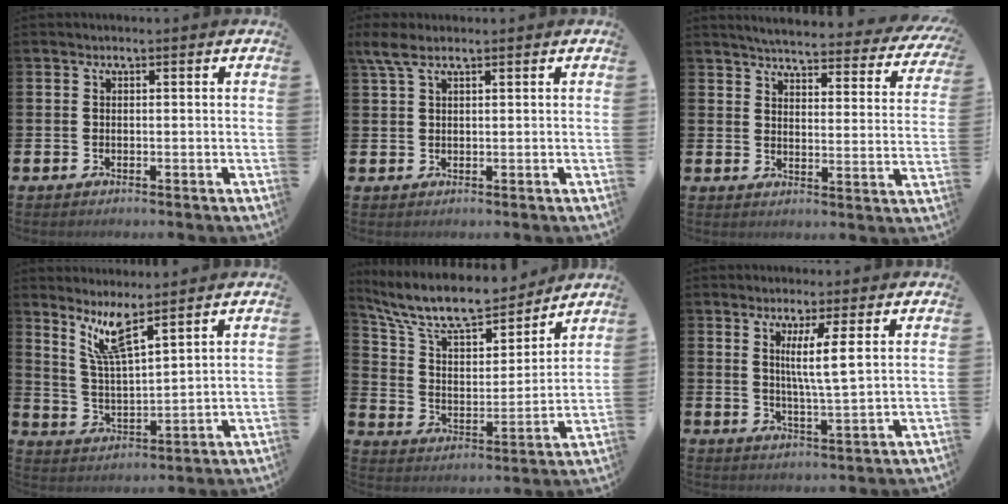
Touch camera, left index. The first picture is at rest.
{"total": 3.6, "force": [2.3, 1.2, 2.4], "torque": [-0.051, 0.003, 0.042]}
{"total": 4.3, "force": [4.1, 0.5, 1.3], "torque": [-0.043, -0.035, 0.064]}
{"total": 7.8, "force": [6.4, 0.9, 4.4], "torque": [-0.103, -0.025, 0.112]}
{"total": 11.0, "force": [9.8, 3.0, 4.0], "torque": [-0.119, -0.061, 0.171]}
{"total": 4.5, "force": [2.7, -0.7, 3.5], "torque": [-0.065, -0.021, 0.040]}